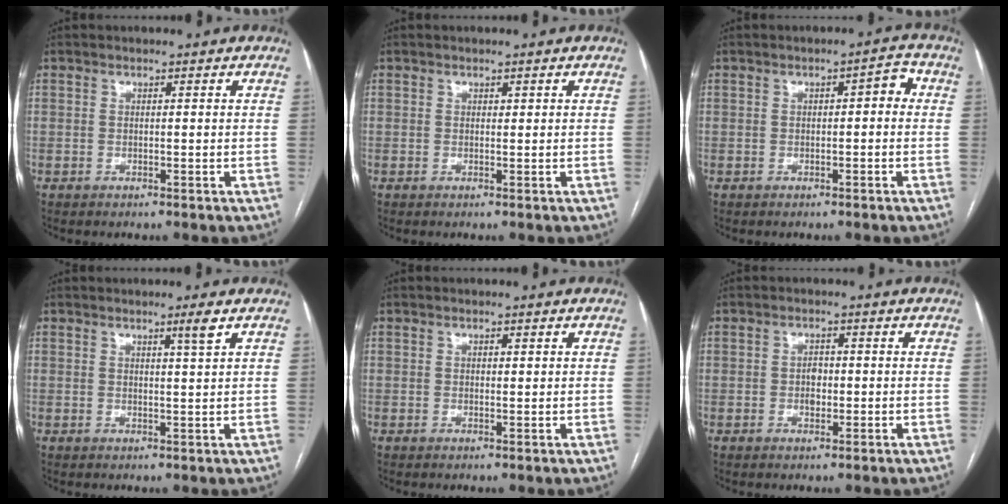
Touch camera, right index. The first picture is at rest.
{"total": 0.0}
{"total": 2.6, "force": [0.1, 1.0, 2.4], "torque": [-0.028, 0.017, -0.003]}
{"total": 2.0, "force": [1.1, -0.7, 1.5], "torque": [-0.027, -0.007, 0.021]}
{"total": 0.6, "force": [0.3, 0.3, 0.5], "torque": [-0.008, 0.000, 0.003]}
{"total": 2.0, "force": [-0.3, 1.4, 1.4], "torque": [-0.020, 0.005, -0.005]}